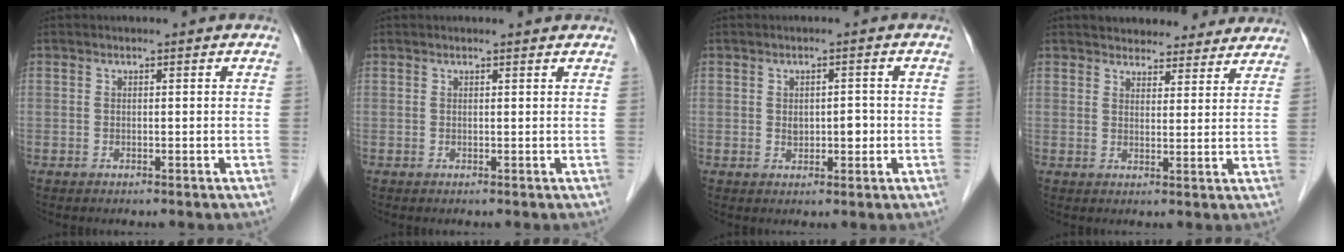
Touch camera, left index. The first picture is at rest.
{"total": 1.6, "force": [1.6, 0.1, 0.2], "torque": [-0.010, 0.004, 0.015]}
{"total": 2.6, "force": [-0.1, 1.7, 2.1], "torque": [-0.032, 0.007, 0.004]}
{"total": 13.2, "force": [12.1, 4.4, 3.1], "torque": [-0.011, 0.013, 0.139]}